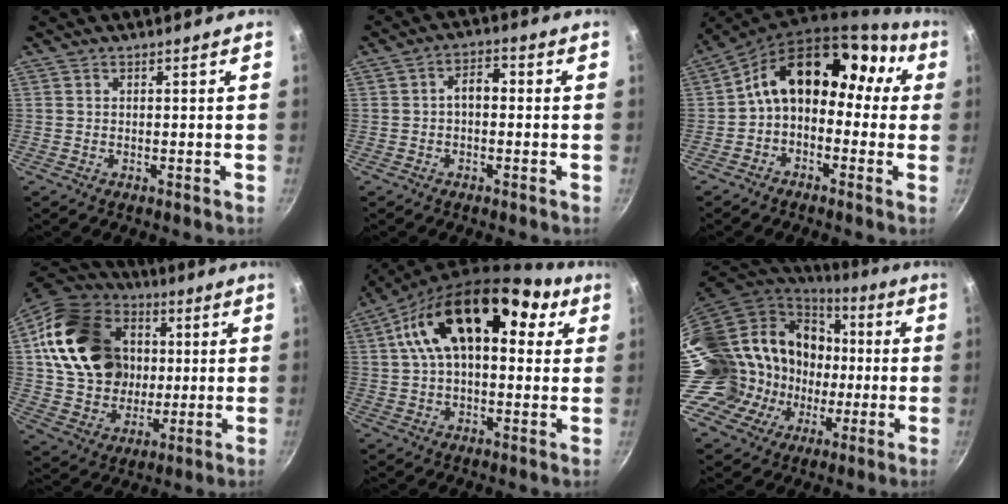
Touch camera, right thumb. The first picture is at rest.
{"total": 4.2, "force": [-0.3, 2.6, 3.2], "torque": [-0.036, 0.016, -0.011]}
{"total": 15.5, "force": [1.0, 11.2, 10.6], "torque": [-0.126, 0.066, -0.005]}
{"total": 25.7, "force": [4.5, 20.6, 14.7], "torque": [-0.237, 0.019, 0.094]}
{"total": 18.5, "force": [5.7, 10.8, 13.9], "torque": [-0.199, 0.015, 0.070]}
{"total": 23.2, "force": [0.9, 19.3, 12.8], "torque": [-0.202, 0.044, 0.044]}